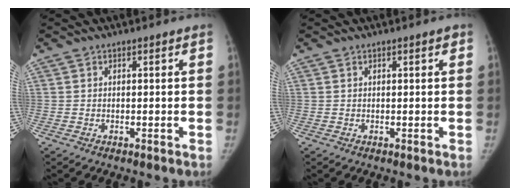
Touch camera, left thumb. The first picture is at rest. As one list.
[{"total": 0.7, "force": [0.3, 0.2, 0.5], "torque": [-0.006, 0.001, 0.004]}]